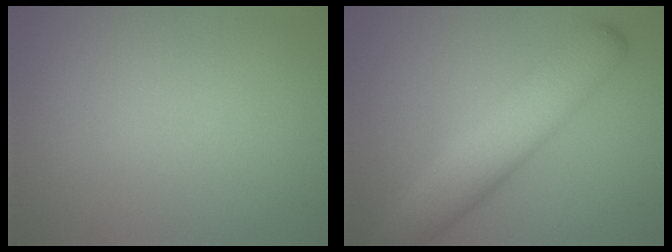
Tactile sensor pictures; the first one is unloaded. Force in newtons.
{"total": 6.5, "press": 6.5, "slide": 0.2}